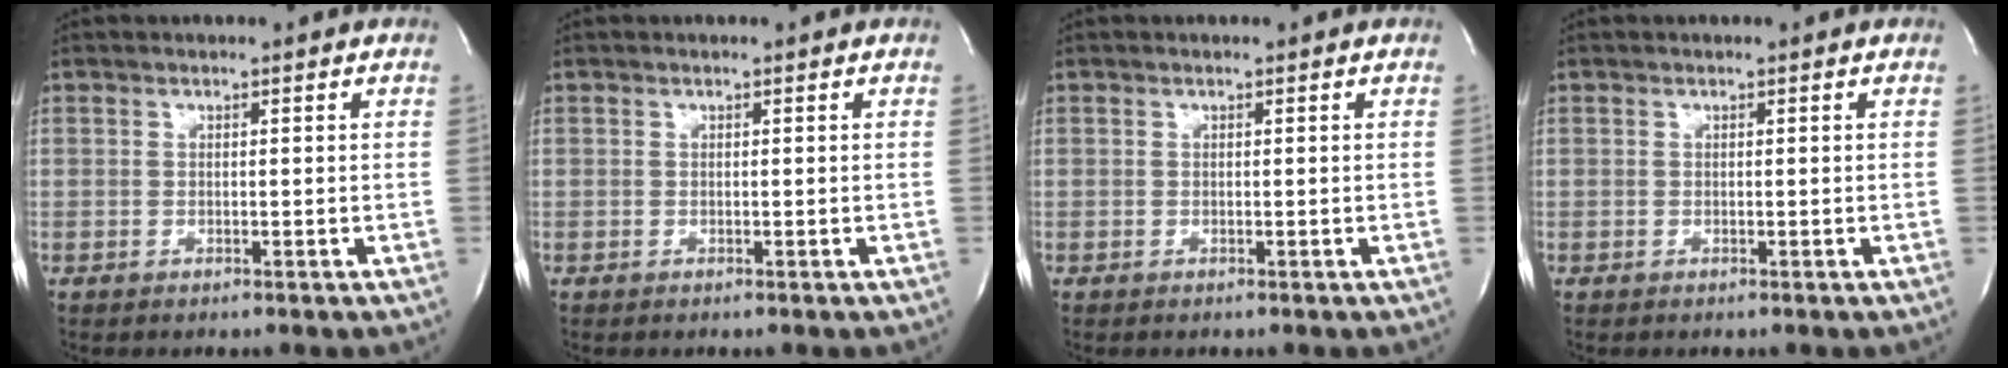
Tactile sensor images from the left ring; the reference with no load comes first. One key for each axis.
{"total": 0.0}
{"total": 0.0}
{"total": 0.0}